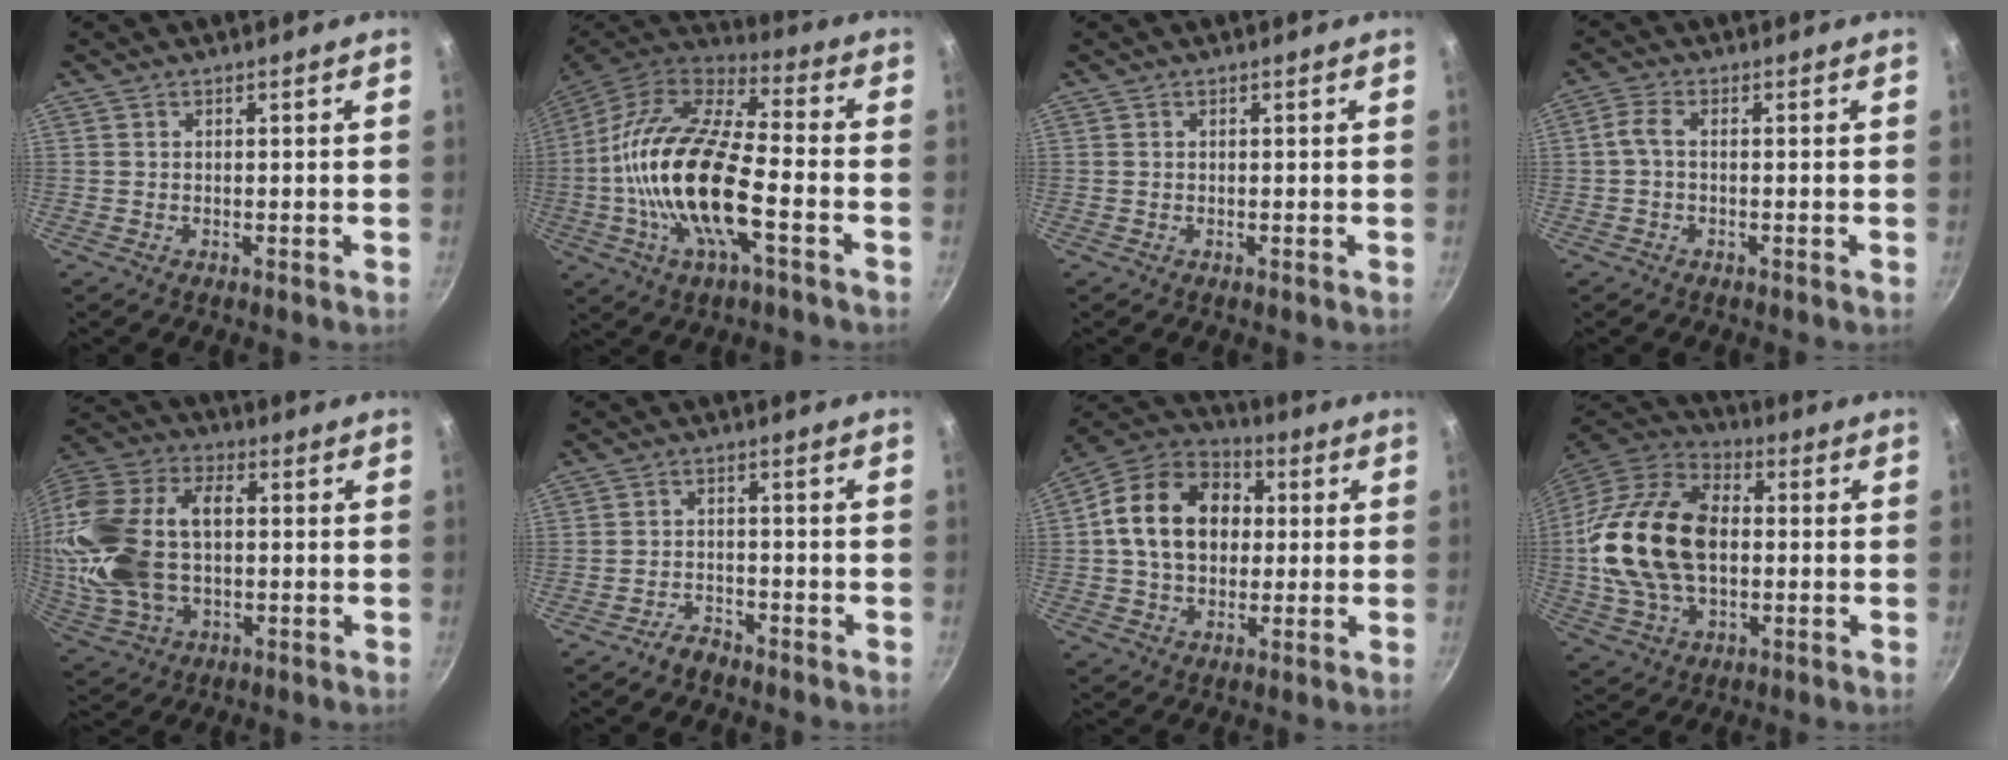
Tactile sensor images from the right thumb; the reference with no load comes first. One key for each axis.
{"total": 21.8, "fx": -4.6, "fy": 8.4, "fz": 19.6, "tx": -0.375, "ty": 0.030, "tz": -0.103}
{"total": 0.0}
{"total": 2.8, "fx": -0.4, "fy": 1.3, "fz": 2.4, "tx": -0.064, "ty": 0.011, "tz": -0.015}
{"total": 23.5, "fx": 0.7, "fy": 14.9, "fz": 18.1, "tx": -0.369, "ty": 0.027, "tz": 0.015}
{"total": 3.0, "fx": -2.6, "fy": 1.4, "fz": 0.7, "tx": -0.003, "ty": 0.031, "tz": -0.043}
{"total": 17.8, "fx": 2.2, "fy": 13.3, "fz": 11.5, "tx": -0.171, "ty": 0.028, "tz": 0.023}
{"total": 23.1, "fx": 0.4, "fy": 15.1, "fz": 17.6, "tx": -0.319, "ty": 0.029, "tz": 0.002}